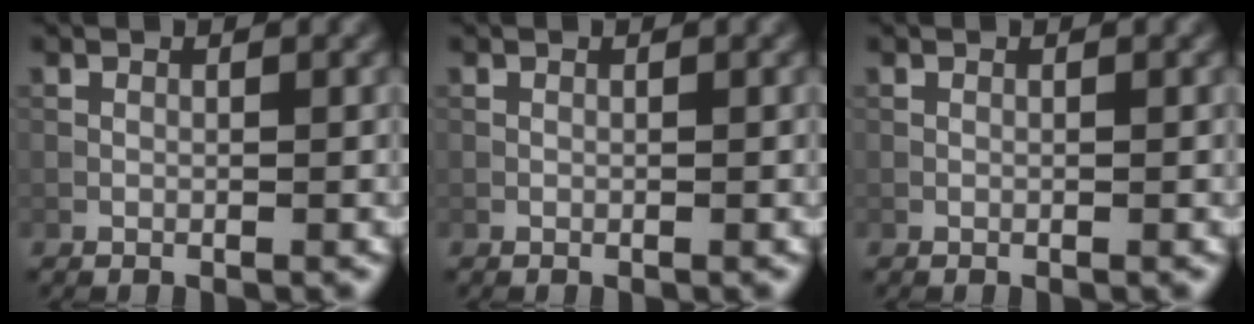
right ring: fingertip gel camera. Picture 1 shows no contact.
{"total": 0.0}
{"total": 0.0}